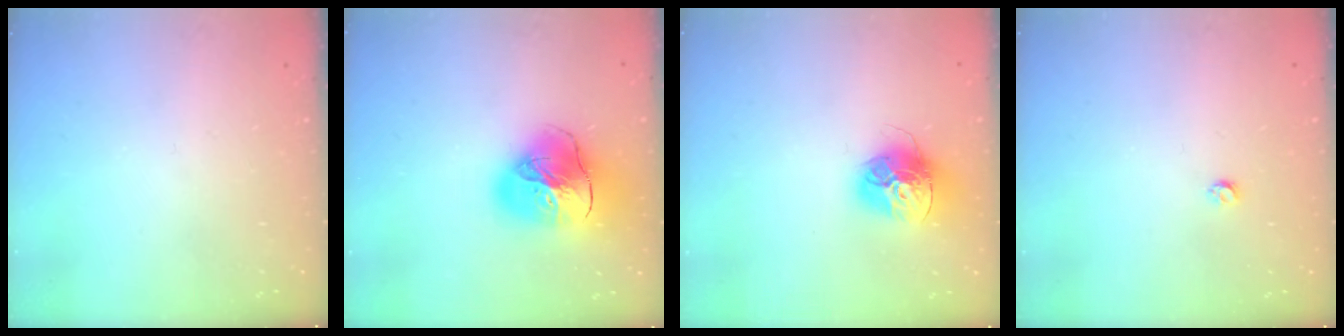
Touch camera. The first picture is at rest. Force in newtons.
{"total": 20.3, "press": 20.2, "slide": 2.2}
{"total": 15.1, "press": 15.0, "slide": 1.5}
{"total": 2.9, "press": 2.8, "slide": 0.5}